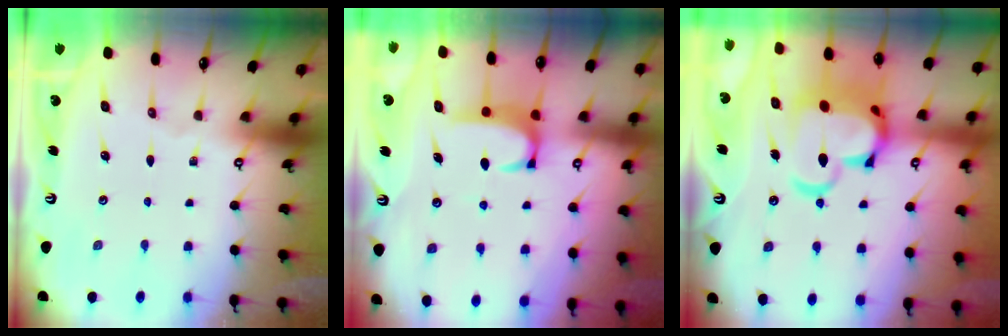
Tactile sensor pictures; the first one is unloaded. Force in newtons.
{"total": 3.2, "press": 3.2, "slide": 0.3}
{"total": 14.8, "press": 14.7, "slide": 2.0}